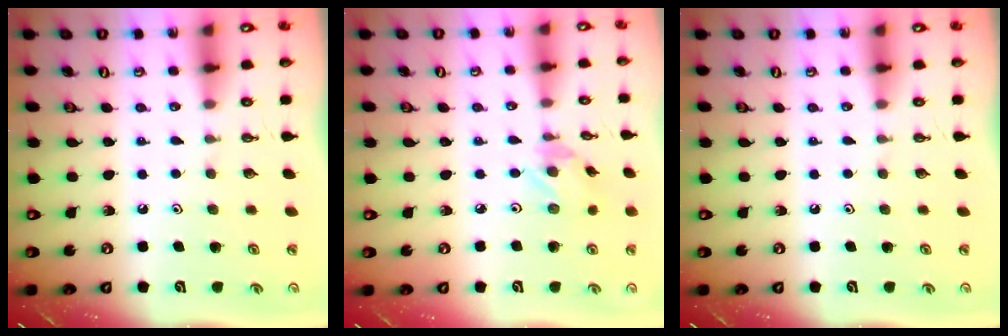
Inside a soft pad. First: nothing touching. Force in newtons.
{"total": 1.8, "press": 1.8, "slide": 0.2}
{"total": 0.0}